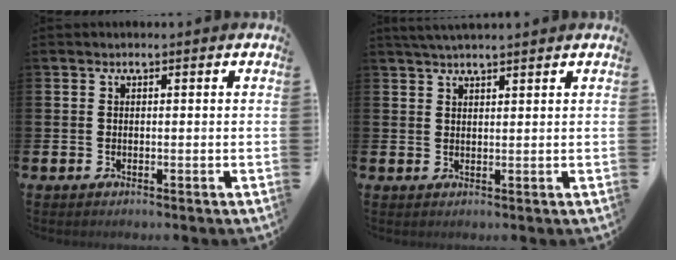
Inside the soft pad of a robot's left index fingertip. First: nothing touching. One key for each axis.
{"total": 2.5, "fx": 2.4, "fy": 0.0, "fz": 0.7, "tx": -0.018, "ty": -0.004, "tz": 0.044}